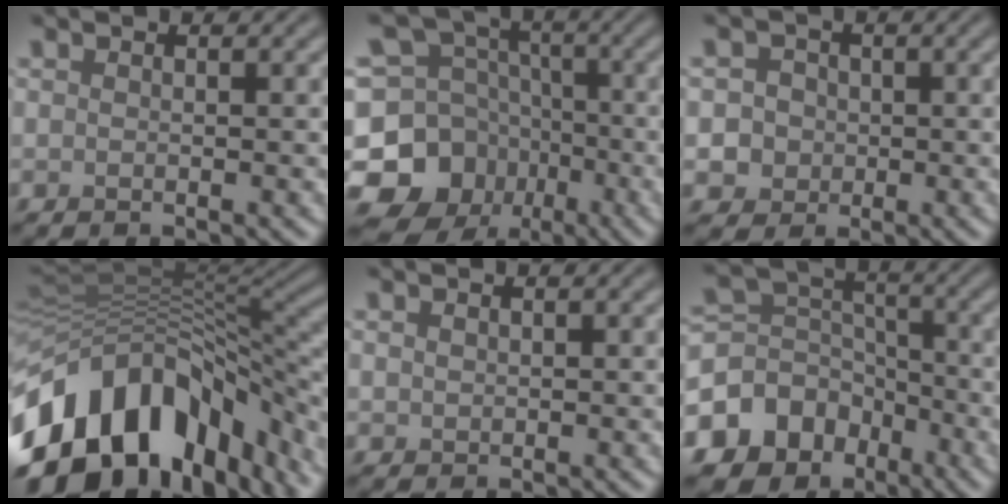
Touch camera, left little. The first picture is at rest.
{"total": 11.2, "force": [-5.1, 9.4, 3.1], "torque": [-0.071, 0.001, -0.100]}
{"total": 4.7, "force": [-0.5, 4.5, 1.3], "torque": [-0.001, 0.021, -0.028]}
{"total": 15.7, "force": [-7.1, 9.6, 10.2], "torque": [-0.198, -0.002, -0.110]}
{"total": 0.5, "force": [0.2, 0.5, 0.1], "torque": [0.000, 0.000, 0.002]}
{"total": 12.0, "force": [-7.0, 9.2, 3.3], "torque": [-0.085, -0.019, -0.121]}